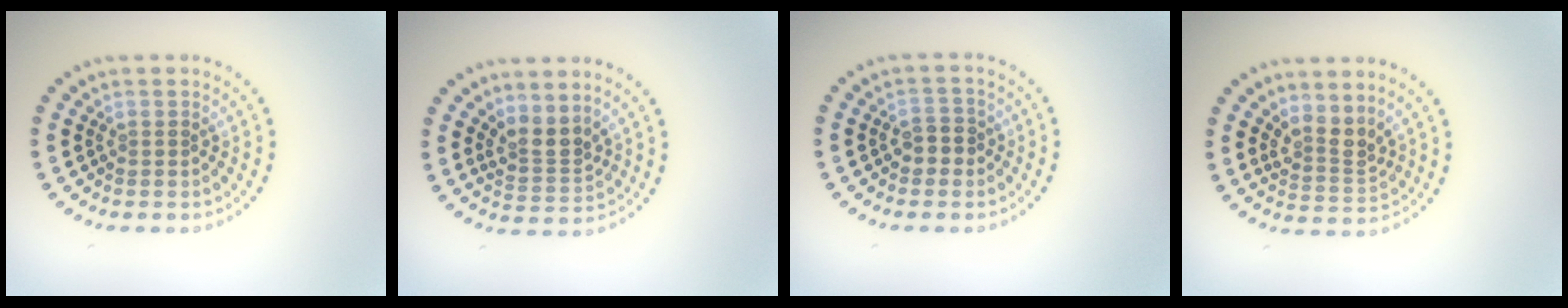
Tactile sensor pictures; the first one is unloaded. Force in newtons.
{"total": 2.6, "press": 1.9, "slide": 1.7}
{"total": 1.9, "press": 1.8, "slide": 0.5}
{"total": 2.8, "press": 2.0, "slide": 2.0}